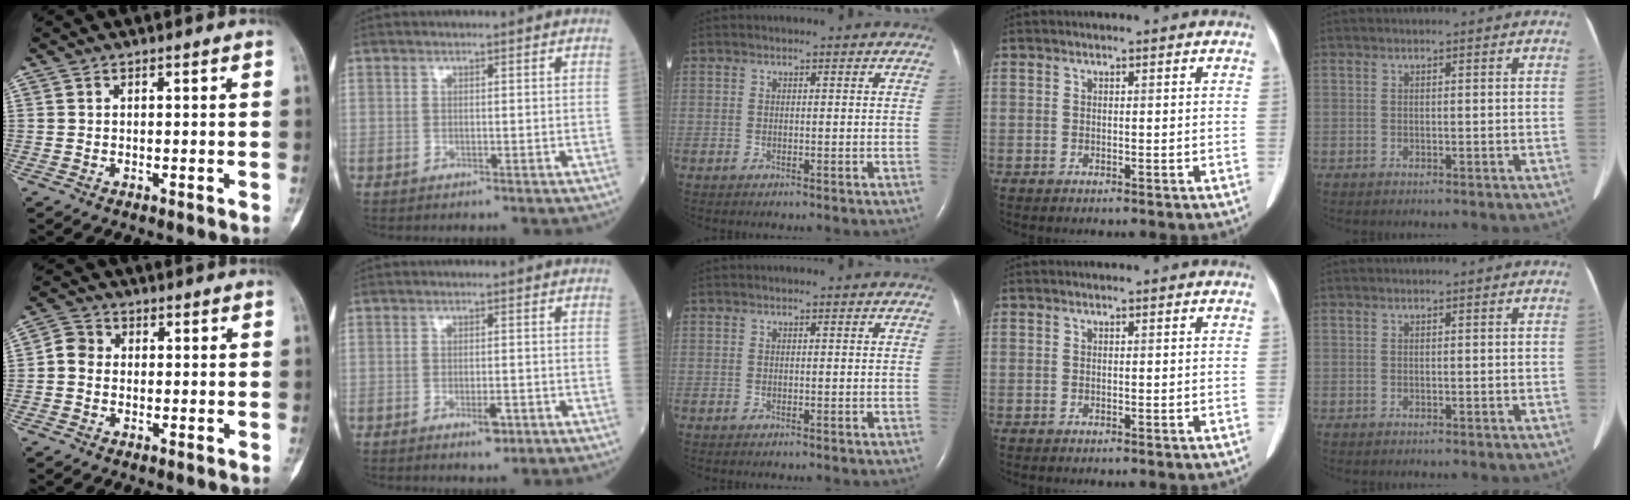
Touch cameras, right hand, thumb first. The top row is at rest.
{"thumb": {"total": 3.8, "force": [-0.4, 3.4, 1.6], "torque": [-0.018, 0.010, -0.016]}, "index": {"total": 2.6, "force": [-1.4, 0.8, 2.1], "torque": [-0.026, 0.001, -0.019]}}